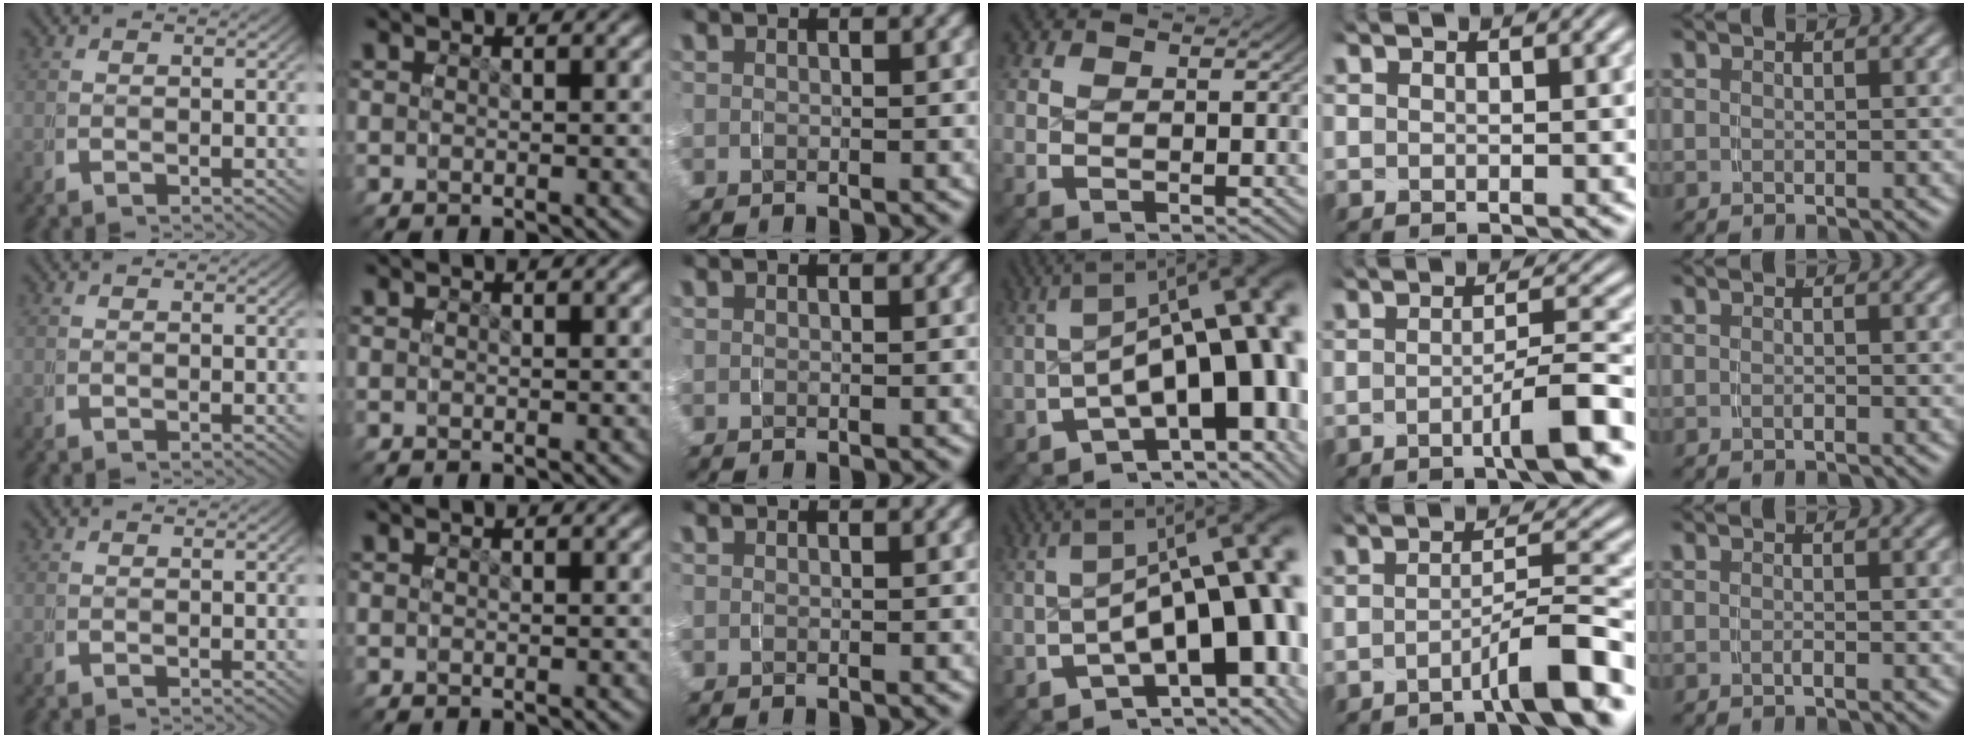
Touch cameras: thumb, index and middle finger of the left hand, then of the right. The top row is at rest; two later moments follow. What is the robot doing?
{"motion": "grasp_and_lifting", "object": "water bottle"}